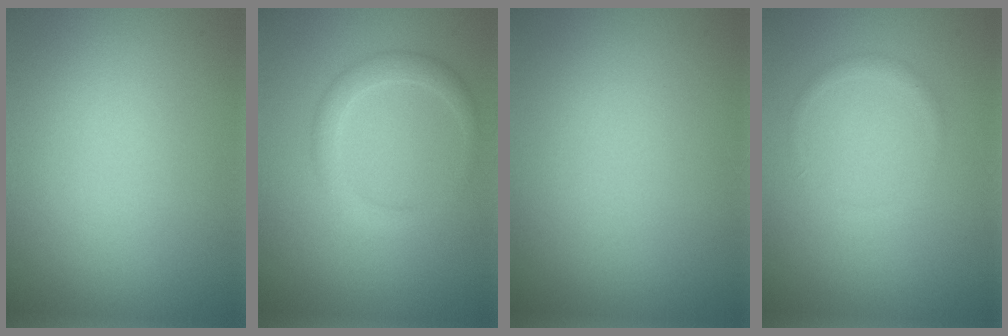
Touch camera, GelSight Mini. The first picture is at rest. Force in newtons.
{"total": 2.2, "press": 2.2, "slide": 0.2}
{"total": 0.0}
{"total": 0.7, "press": 0.7, "slide": 0.0}